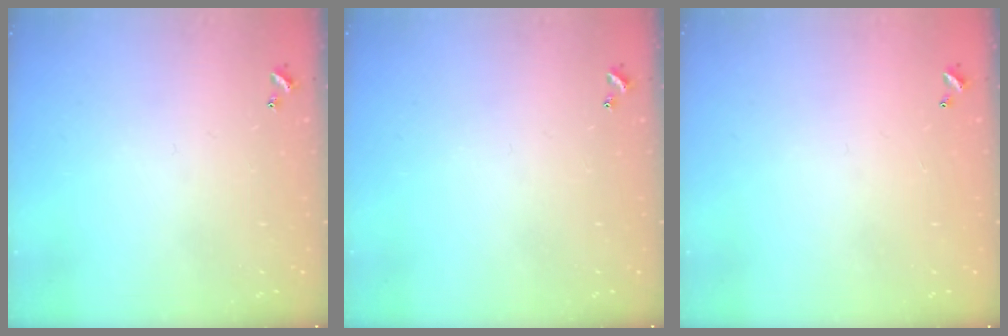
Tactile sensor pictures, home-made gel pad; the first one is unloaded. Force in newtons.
{"total": 0.0}
{"total": 2.8, "press": 2.8, "slide": 0.1}